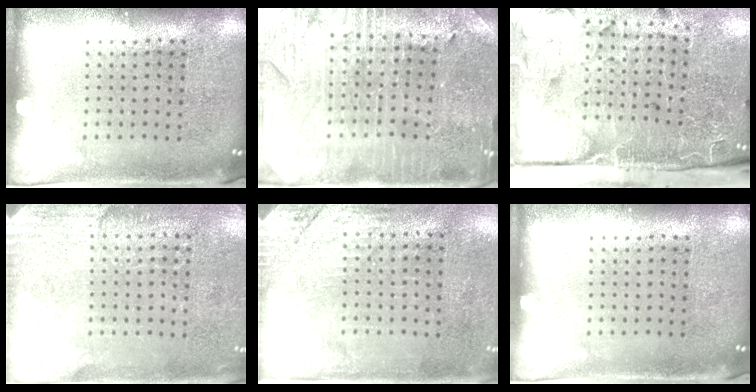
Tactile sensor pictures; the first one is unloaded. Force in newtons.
{"total": 3.3, "press": 3.3, "slide": 0.6}
{"total": 5.1, "press": 4.0, "slide": 3.2}
{"total": 2.6, "press": 2.4, "slide": 1.1}
{"total": 2.8, "press": 2.5, "slide": 1.3}
{"total": 0.0}